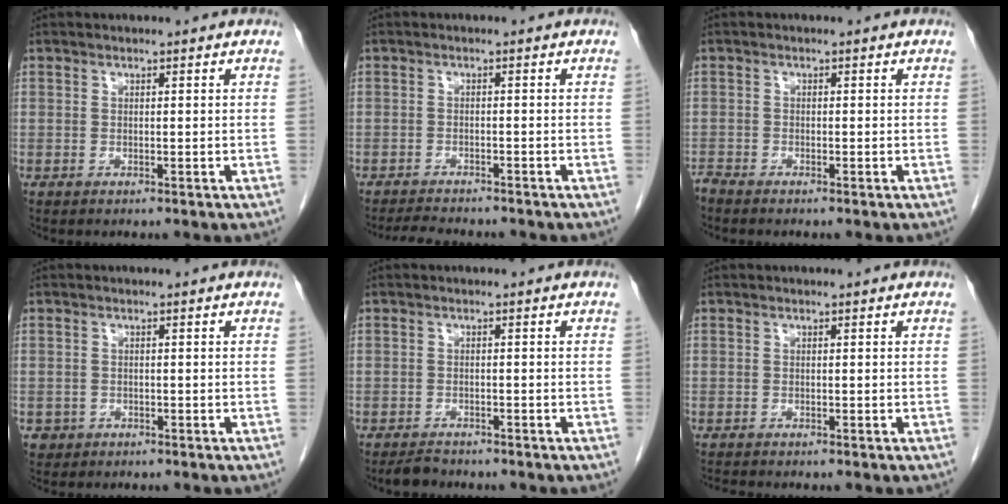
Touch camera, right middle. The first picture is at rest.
{"total": 5.1, "force": [-4.8, 0.7, 1.6], "torque": [-0.026, -0.013, -0.075]}
{"total": 1.1, "force": [-1.1, -0.1, 0.0], "torque": [-0.006, -0.004, -0.020]}
{"total": 1.5, "force": [-0.7, 1.4, 0.0], "torque": [-0.004, 0.006, -0.008]}
{"total": 1.9, "force": [-1.8, 0.6, 0.4], "torque": [-0.015, -0.004, -0.027]}
{"total": 0.6, "force": [-0.5, -0.2, -0.1], "torque": [-0.003, -0.004, -0.009]}